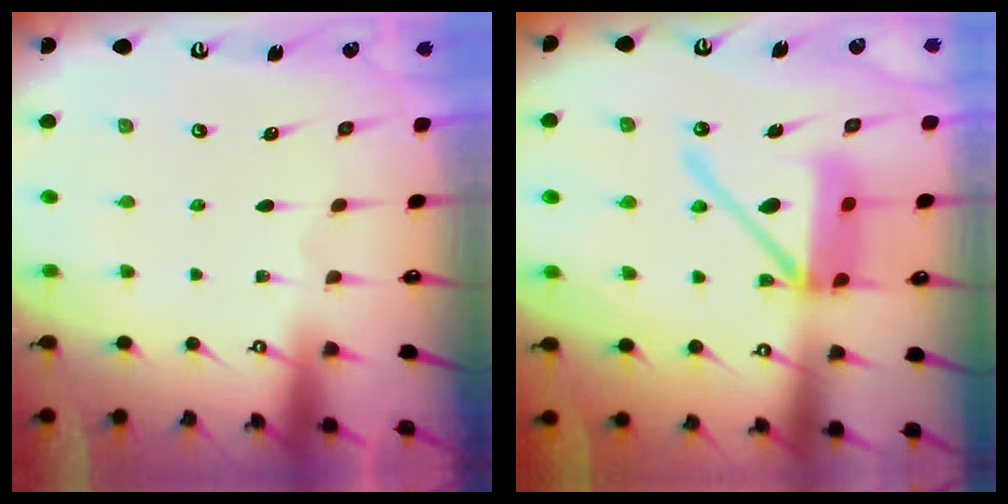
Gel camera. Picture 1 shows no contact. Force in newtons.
{"total": 14.8, "press": 14.6, "slide": 2.4}